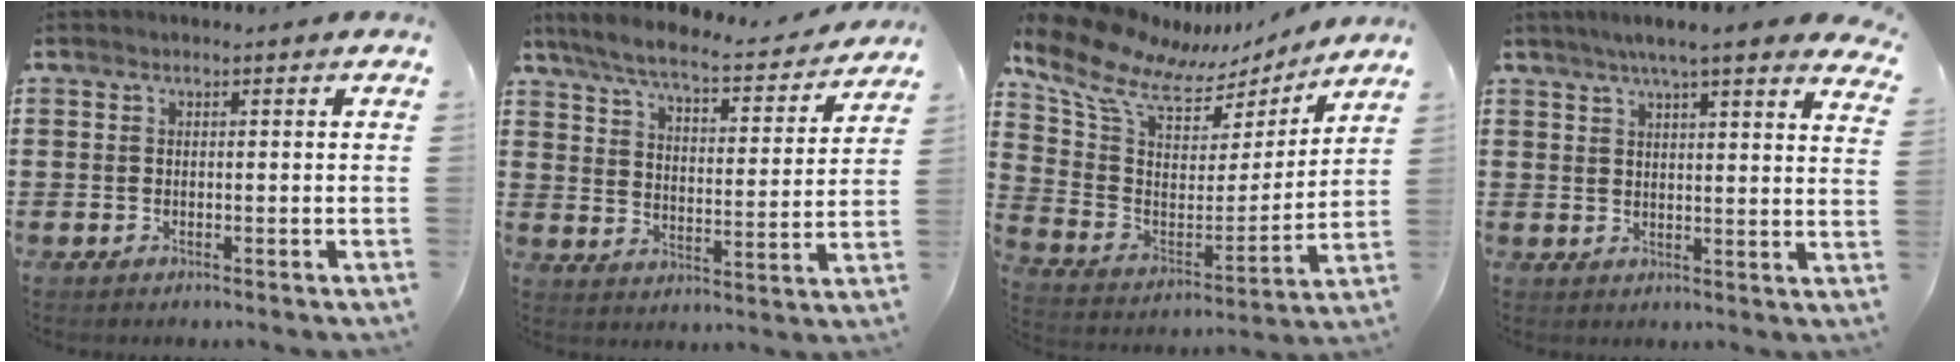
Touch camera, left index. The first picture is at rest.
{"total": 6.3, "force": [5.8, 0.5, 2.5], "torque": [-0.074, -0.035, 0.098]}
{"total": 11.8, "force": [8.5, 5.6, 6.0], "torque": [-0.156, -0.051, 0.147]}
{"total": 5.4, "force": [4.6, 0.5, 2.7], "torque": [-0.066, -0.009, 0.081]}